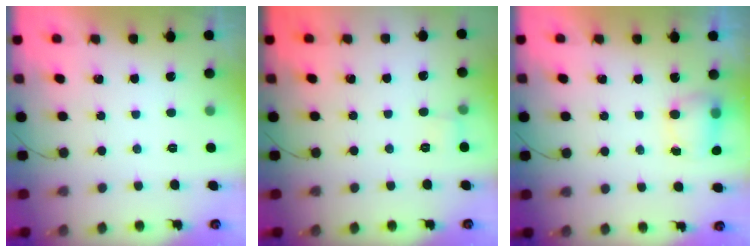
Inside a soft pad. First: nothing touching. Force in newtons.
{"total": 5.5, "press": 5.3, "slide": 1.8}
{"total": 5.8, "press": 5.8, "slide": 0.6}